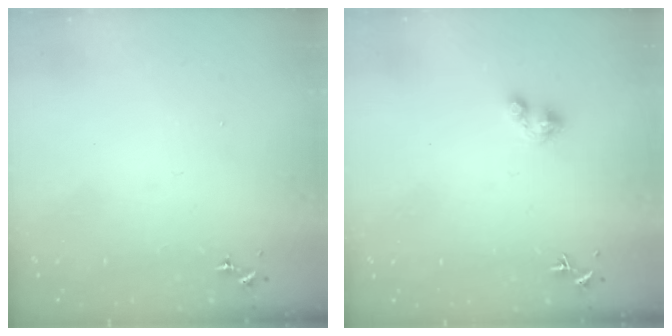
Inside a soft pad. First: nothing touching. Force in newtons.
{"total": 2.6, "press": 2.6, "slide": 0.3}